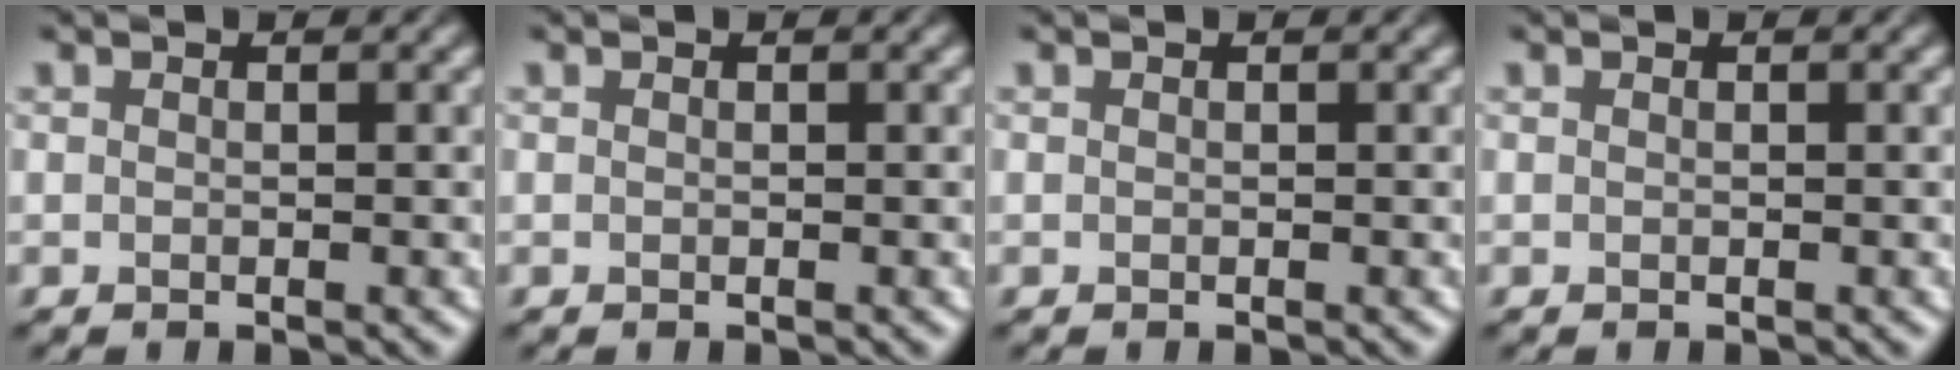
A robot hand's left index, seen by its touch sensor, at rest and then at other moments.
{"total": 0.0}
{"total": 0.0}
{"total": 0.0}